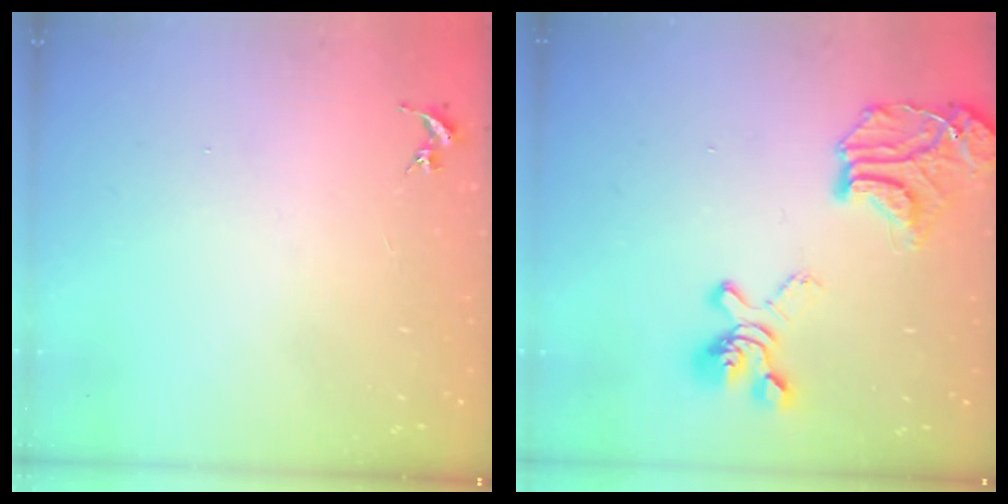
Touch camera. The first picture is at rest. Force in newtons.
{"total": 20.9, "press": 20.8, "slide": 2.0}